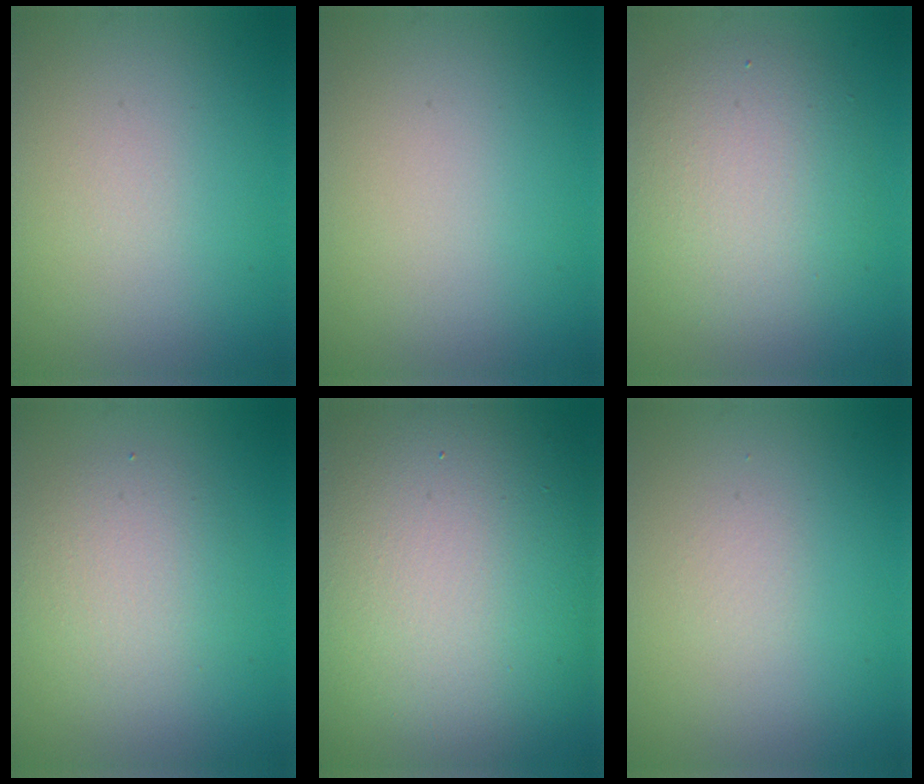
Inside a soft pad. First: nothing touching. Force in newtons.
{"total": 0.0}
{"total": 5.4, "press": 5.4, "slide": 0.3}
{"total": 3.2, "press": 3.2, "slide": 0.3}
{"total": 17.1, "press": 17.0, "slide": 1.3}
{"total": 0.6, "press": 0.6, "slide": 0.1}